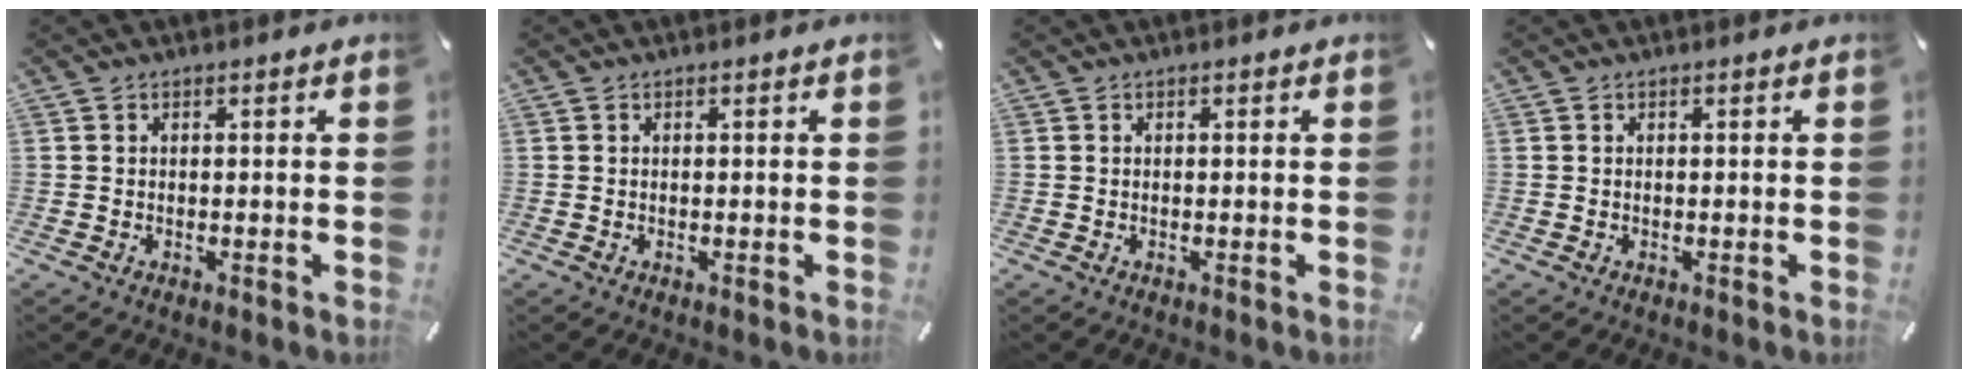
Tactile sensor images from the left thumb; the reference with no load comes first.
{"total": 0.0}
{"total": 0.0}
{"total": 0.0}